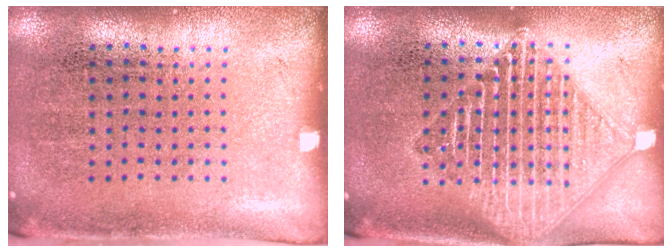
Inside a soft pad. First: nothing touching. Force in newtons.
{"total": 2.6, "press": 2.6, "slide": 0.3}